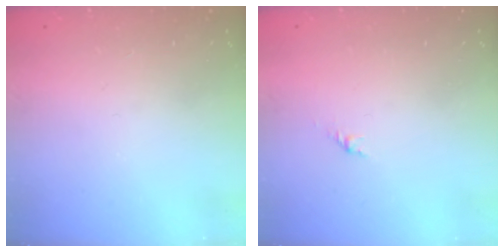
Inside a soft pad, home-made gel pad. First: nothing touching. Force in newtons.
{"total": 1.7, "press": 1.6, "slide": 0.7}